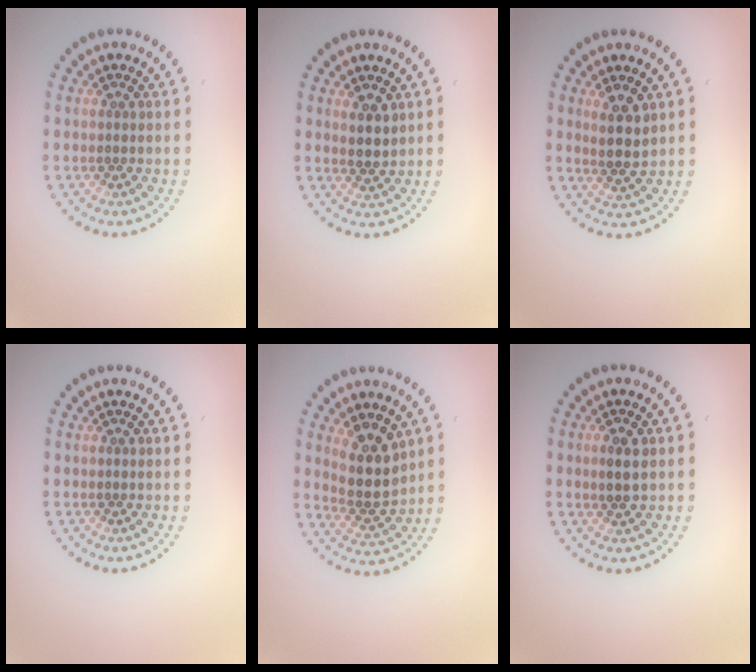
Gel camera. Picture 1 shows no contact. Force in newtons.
{"total": 2.1, "press": 1.9, "slide": 0.9}
{"total": 2.6, "press": 2.3, "slide": 1.1}
{"total": 0.0}
{"total": 4.4, "press": 4.0, "slide": 1.9}
{"total": 1.9, "press": 1.8, "slide": 0.4}